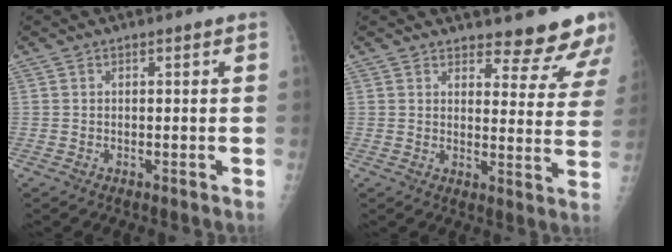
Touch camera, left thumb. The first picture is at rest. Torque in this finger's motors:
{"motor_torque": [0.20, 0.27, -0.36, -0.20, 0.05]}